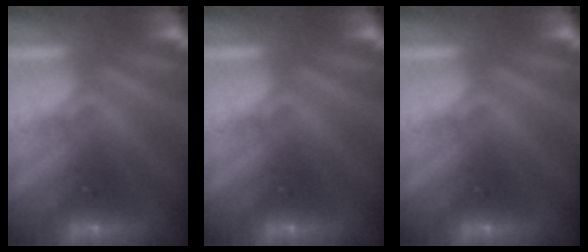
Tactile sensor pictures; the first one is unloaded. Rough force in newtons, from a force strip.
{"total": 0.0}
{"total": 0.0}